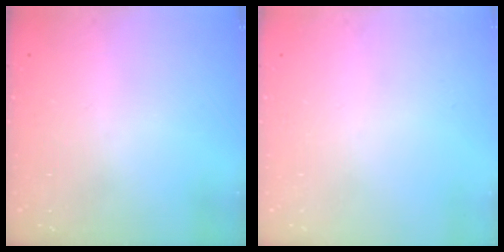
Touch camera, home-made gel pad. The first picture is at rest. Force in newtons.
{"total": 0.0}